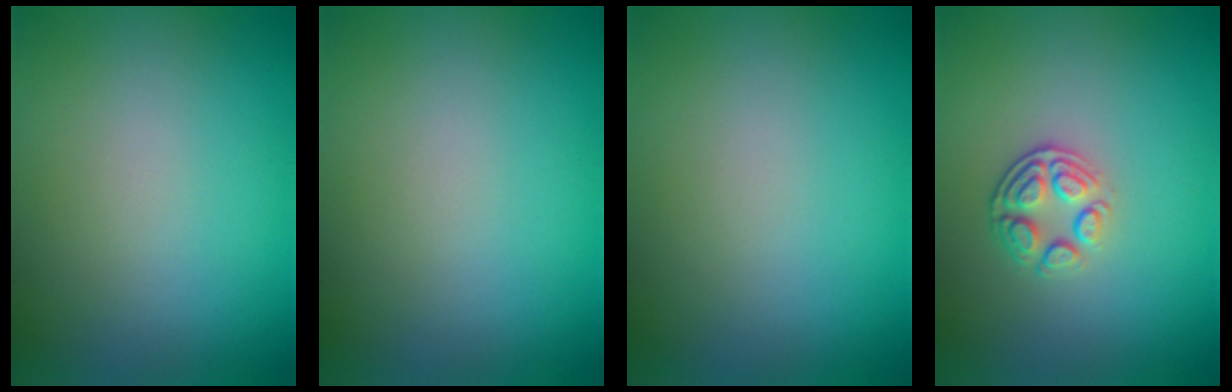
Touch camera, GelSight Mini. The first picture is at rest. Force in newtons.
{"total": 0.0}
{"total": 0.0}
{"total": 3.0, "press": 2.3, "slide": 1.9}